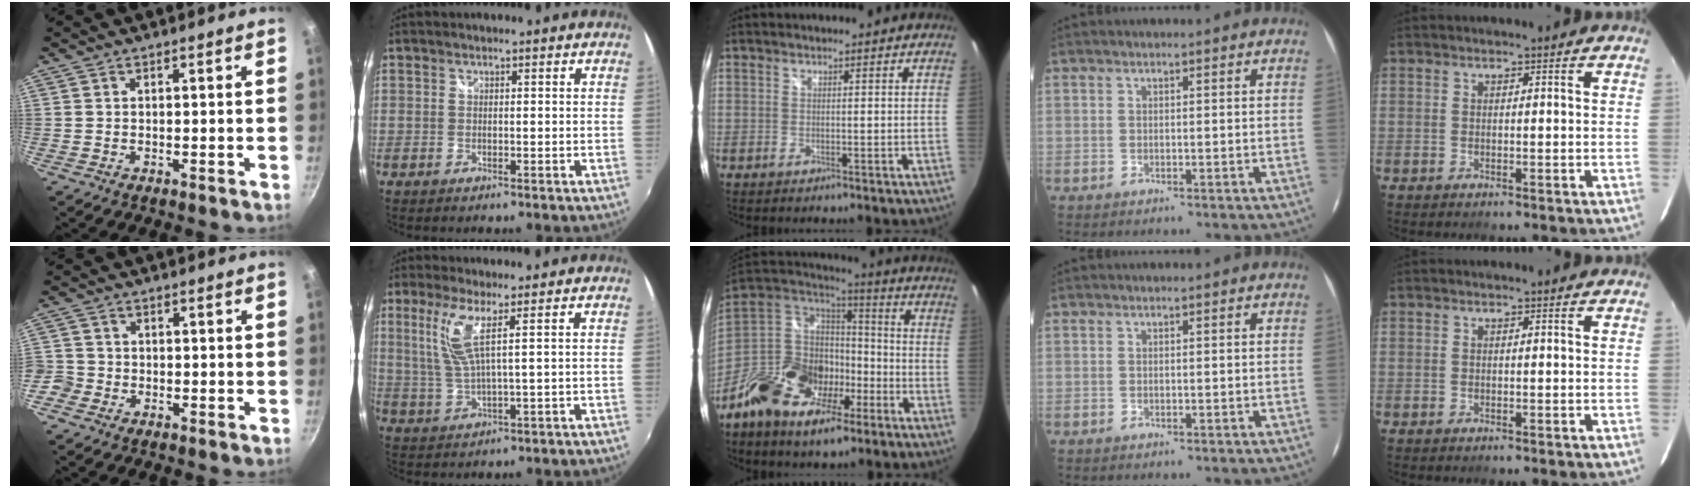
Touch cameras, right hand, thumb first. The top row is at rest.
{"thumb": {"total": 4.5, "force": [-2.2, 3.7, 1.1], "torque": [-0.024, 0.024, -0.047]}, "index": {"total": 6.4, "force": [2.8, 0.1, 5.8], "torque": [-0.125, -0.001, 0.062]}, "middle": {"total": 18.8, "force": [-10.4, 10.7, 11.5], "torque": [-0.237, 0.001, -0.190]}}